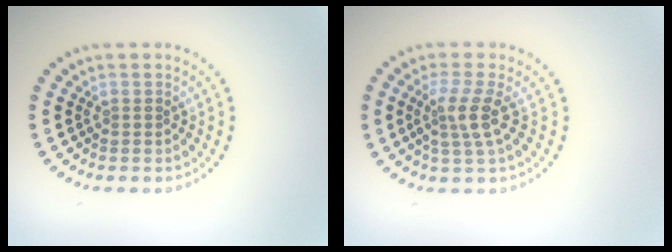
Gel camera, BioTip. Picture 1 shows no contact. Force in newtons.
{"total": 2.7, "press": 2.2, "slide": 1.7}